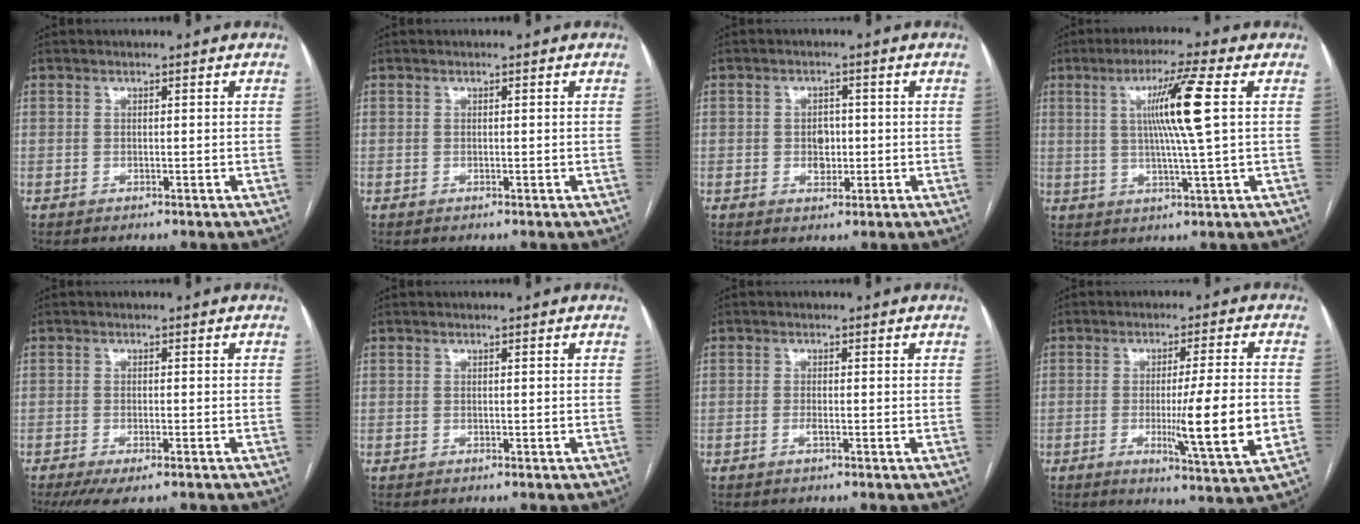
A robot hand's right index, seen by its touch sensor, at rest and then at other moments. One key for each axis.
{"total": 0.0}
{"total": 3.0, "fx": -0.2, "fy": 2.2, "fz": 2.0, "tx": -0.024, "ty": 0.003, "tz": 0.000}
{"total": 9.7, "fx": 2.1, "fy": -1.3, "fz": 9.4, "tx": -0.166, "ty": 0.002, "tz": 0.040}
{"total": 6.4, "fx": -4.8, "fy": 1.3, "fz": 4.0, "tx": -0.055, "ty": -0.012, "tz": -0.076}
{"total": 0.0}
{"total": 0.9, "fx": -0.4, "fy": 0.1, "fz": 0.8, "tx": -0.017, "ty": 0.000, "tz": -0.008}
{"total": 11.9, "fx": -2.2, "fy": -0.5, "fz": 11.7, "tx": -0.175, "ty": -0.026, "tz": -0.038}